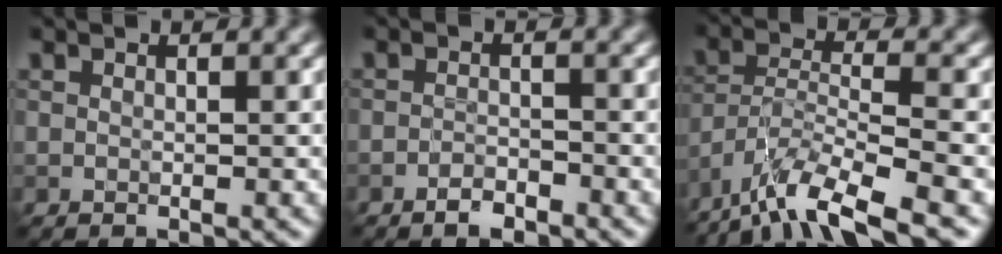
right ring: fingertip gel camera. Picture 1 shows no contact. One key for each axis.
{"total": 1.8, "fx": -1.5, "fy": 0.5, "fz": 0.8, "tx": -0.012, "ty": 0.002, "tz": -0.031}
{"total": 8.5, "fx": -7.0, "fy": 1.4, "fz": 4.7, "tx": -0.082, "ty": 0.000, "tz": -0.135}